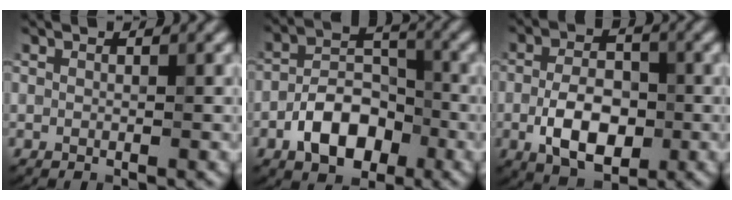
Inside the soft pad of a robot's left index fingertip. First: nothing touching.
{"total": 6.1, "force": [-2.7, 3.7, 4.0], "torque": [-0.059, 0.006, -0.053]}
{"total": 6.1, "force": [-1.4, 3.6, 4.7], "torque": [-0.084, -0.002, -0.029]}